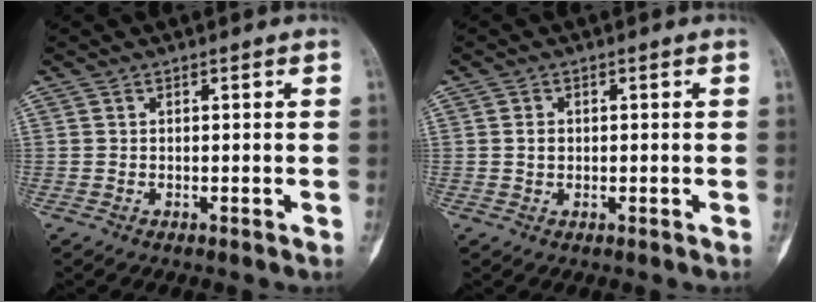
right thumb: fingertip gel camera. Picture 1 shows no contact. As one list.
[{"total": 1.6, "force": [0.1, 1.3, 1.0], "torque": [-0.013, 0.003, 0.002]}]